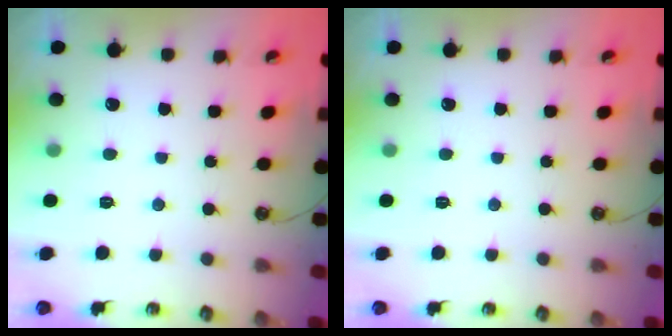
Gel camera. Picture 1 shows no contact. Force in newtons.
{"total": 0.0}